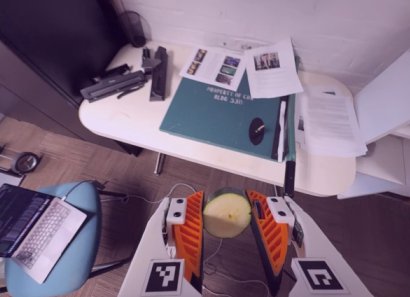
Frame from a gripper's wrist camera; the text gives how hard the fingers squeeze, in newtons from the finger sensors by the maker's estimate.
{"total": 9.6, "left": 9.7, "right": 9.5}